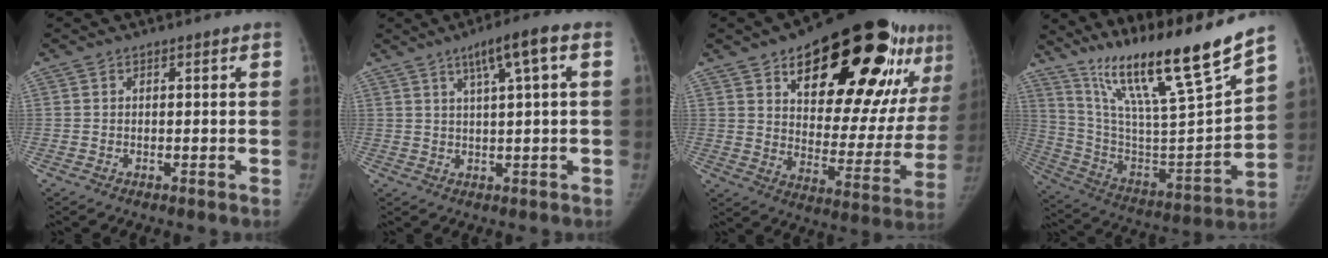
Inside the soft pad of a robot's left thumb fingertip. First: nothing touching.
{"total": 7.5, "force": [3.0, 0.4, 6.8], "torque": [-0.117, 0.007, 0.049]}
{"total": 33.6, "force": [17.6, 14.3, 24.8], "torque": [-0.307, -0.038, 0.264]}
{"total": 26.3, "force": [19.4, 1.8, 17.6], "torque": [-0.271, -0.090, 0.342]}